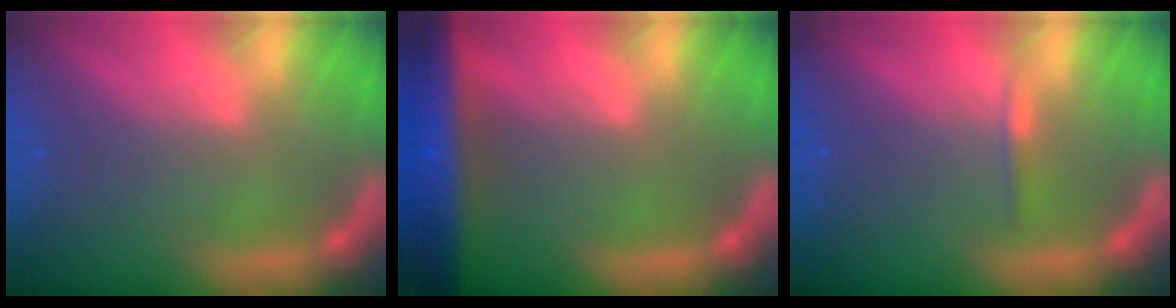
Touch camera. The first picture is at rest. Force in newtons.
{"total": 10.0}
{"total": 0.9}